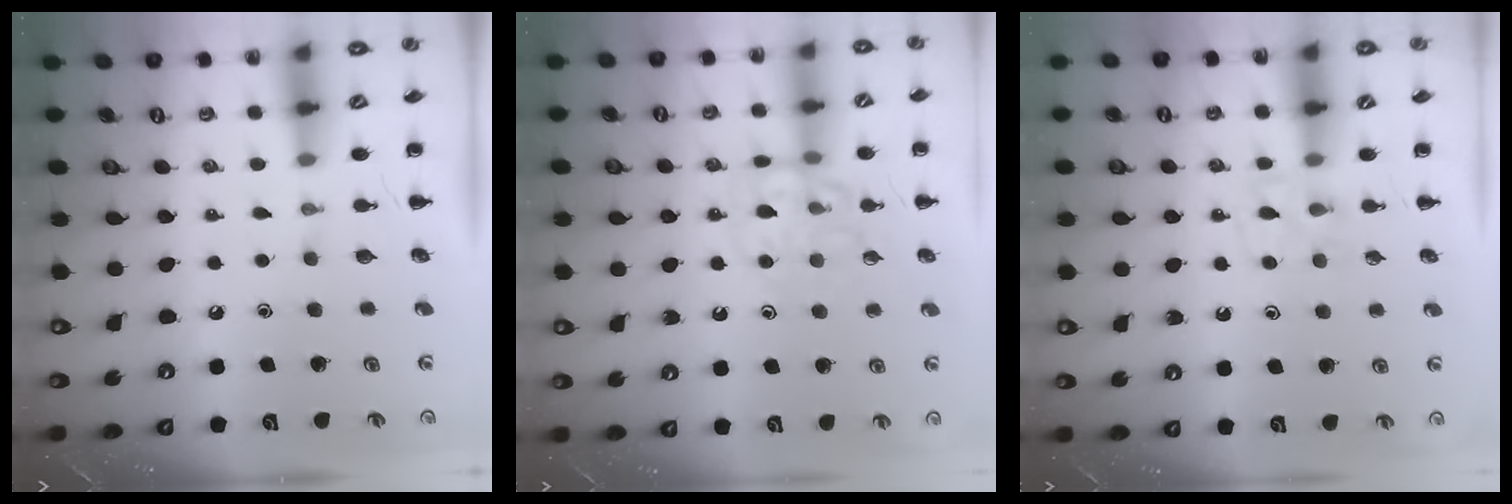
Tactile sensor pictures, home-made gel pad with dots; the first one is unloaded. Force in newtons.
{"total": 11.2, "press": 11.1, "slide": 1.4}
{"total": 5.9, "press": 5.7, "slide": 1.3}